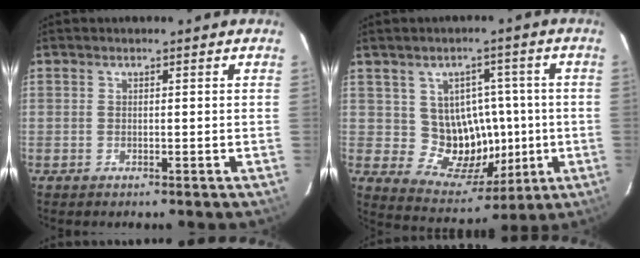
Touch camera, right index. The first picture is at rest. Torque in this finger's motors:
{"motor_torque": [0.07, 0.02, 0.07, 0.01]}